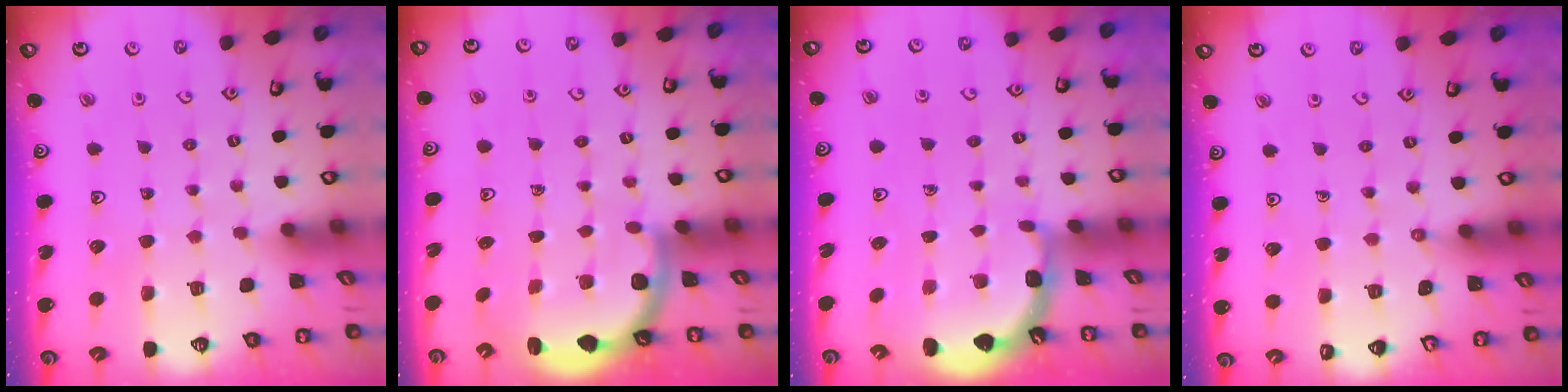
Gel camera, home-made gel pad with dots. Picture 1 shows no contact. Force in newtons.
{"total": 2.6, "press": 2.5, "slide": 0.6}
{"total": 2.0, "press": 2.0, "slide": 0.2}
{"total": 2.5, "press": 2.5, "slide": 0.4}